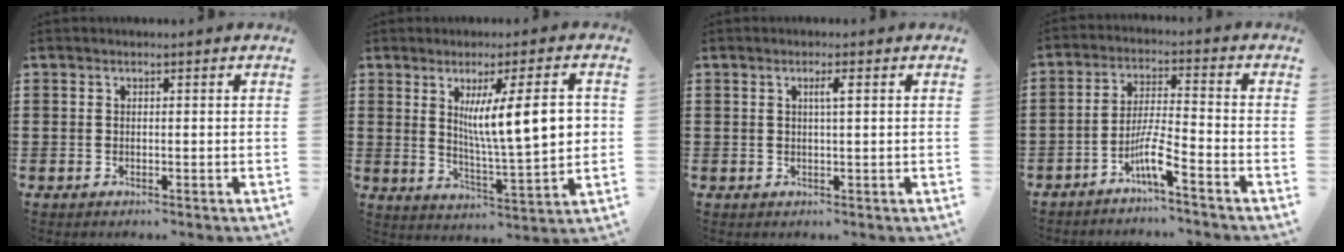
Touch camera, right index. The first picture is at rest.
{"total": 10.8, "force": [2.7, 1.8, 10.3], "torque": [-0.172, -0.004, 0.037]}
{"total": 1.9, "force": [0.6, 0.2, 1.8], "torque": [-0.036, 0.003, 0.007]}
{"total": 6.0, "force": [-4.1, 0.2, 4.4], "torque": [-0.097, -0.009, -0.080]}